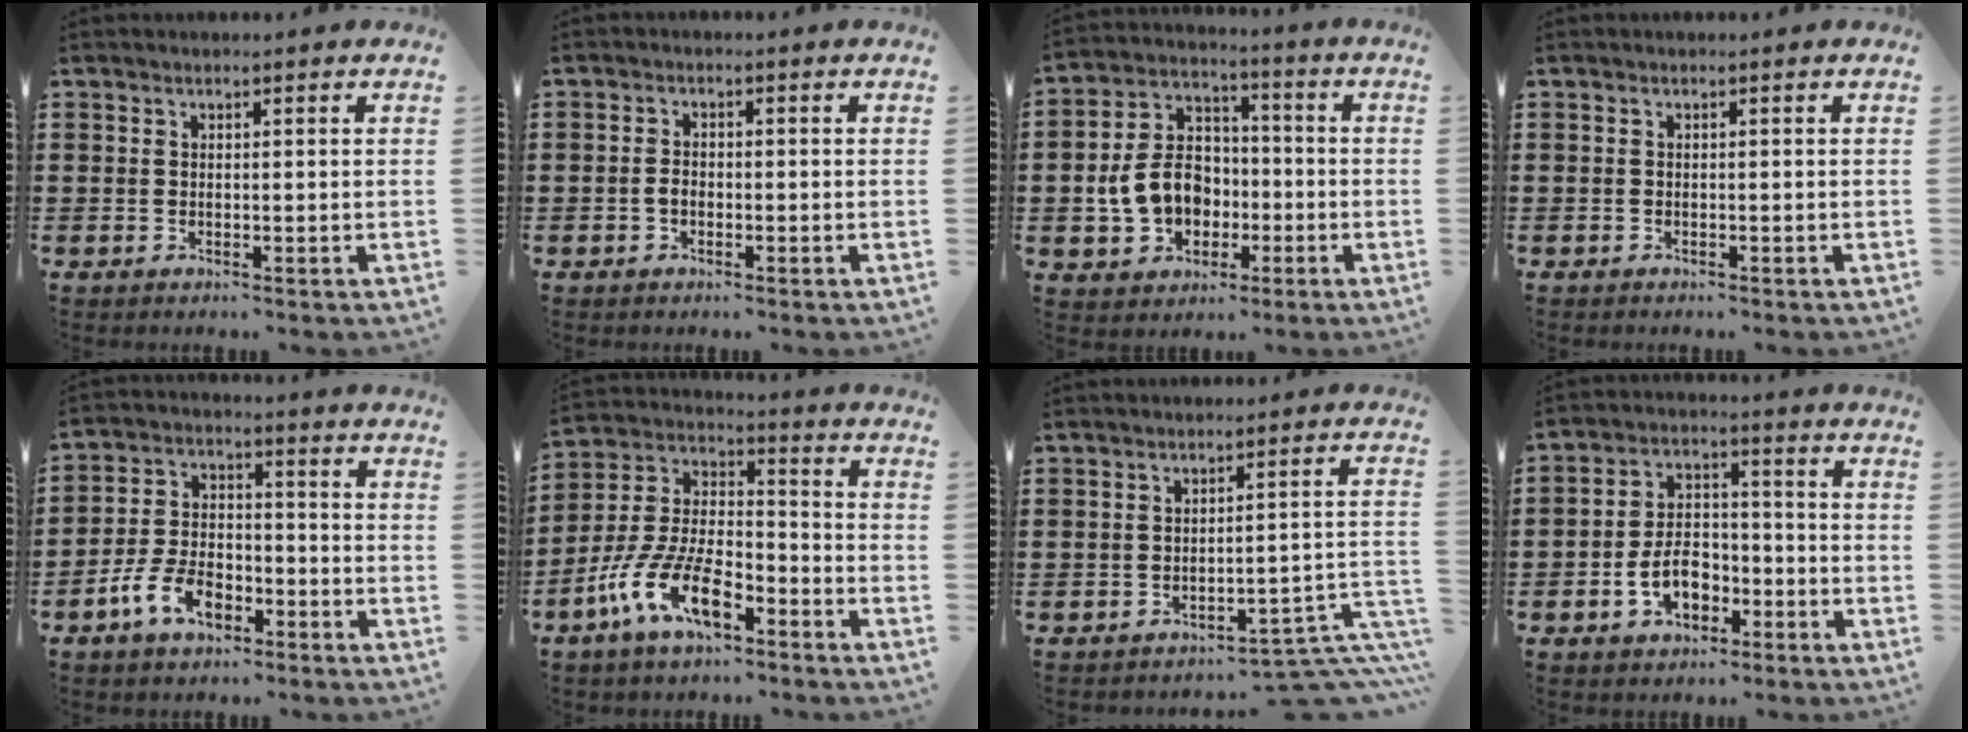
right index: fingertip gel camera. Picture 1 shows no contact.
{"total": 1.5, "force": [-0.5, 0.9, 1.1], "torque": [-0.029, 0.000, -0.013]}
{"total": 9.5, "force": [-1.6, 7.6, 5.5], "torque": [-0.136, 0.015, -0.033]}
{"total": 0.0}
{"total": 7.5, "force": [-4.2, 4.0, 4.6], "torque": [-0.109, 0.010, -0.083]}
{"total": 11.9, "force": [-7.2, 4.7, 8.2], "torque": [-0.195, 0.001, -0.141]}
{"total": 5.2, "force": [-4.3, 0.6, 2.9], "torque": [-0.046, -0.004, -0.083]}
{"total": 6.8, "force": [-2.9, 4.3, 4.3], "torque": [-0.087, 0.005, -0.059]}